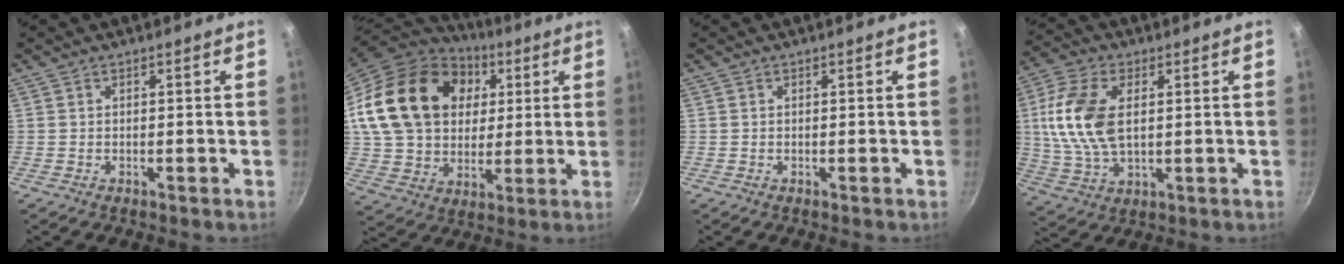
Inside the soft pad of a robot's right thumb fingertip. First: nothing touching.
{"total": 26.5, "force": [7.1, 19.7, 16.2], "torque": [-0.273, 0.011, 0.129]}
{"total": 0.0}
{"total": 14.0, "force": [2.2, 8.1, 11.3], "torque": [-0.220, 0.000, 0.041]}